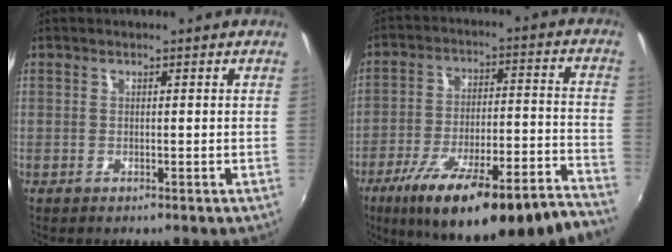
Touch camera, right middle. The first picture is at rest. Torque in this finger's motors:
{"motor_torque": [1.67, -0.46, 0.85, 0.21]}